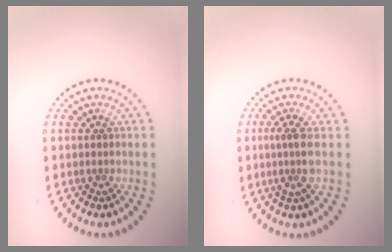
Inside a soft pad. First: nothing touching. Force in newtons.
{"total": 2.4, "press": 1.8, "slide": 1.6}